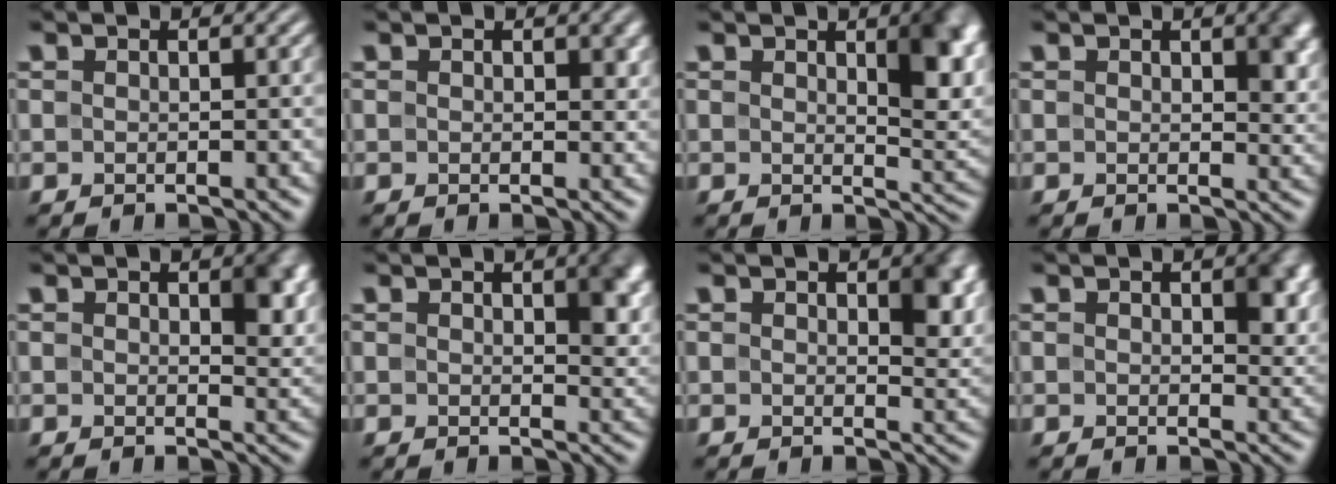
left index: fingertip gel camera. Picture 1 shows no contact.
{"total": 1.9, "force": [0.7, 1.2, 1.3], "torque": [-0.011, -0.001, 0.007]}
{"total": 5.8, "force": [1.9, 2.1, 5.1], "torque": [-0.059, -0.005, 0.036]}
{"total": 3.8, "force": [1.1, 2.0, 3.1], "torque": [-0.035, -0.001, 0.018]}
{"total": 3.6, "force": [1.0, 1.8, 3.0], "torque": [-0.037, -0.007, 0.018]}
{"total": 4.5, "force": [1.3, 2.1, 3.7], "torque": [-0.043, 0.000, 0.022]}
{"total": 3.8, "force": [1.1, 2.0, 3.0], "torque": [-0.038, -0.008, 0.020]}
{"total": 3.4, "force": [0.9, 1.9, 2.6], "torque": [-0.031, -0.005, 0.014]}